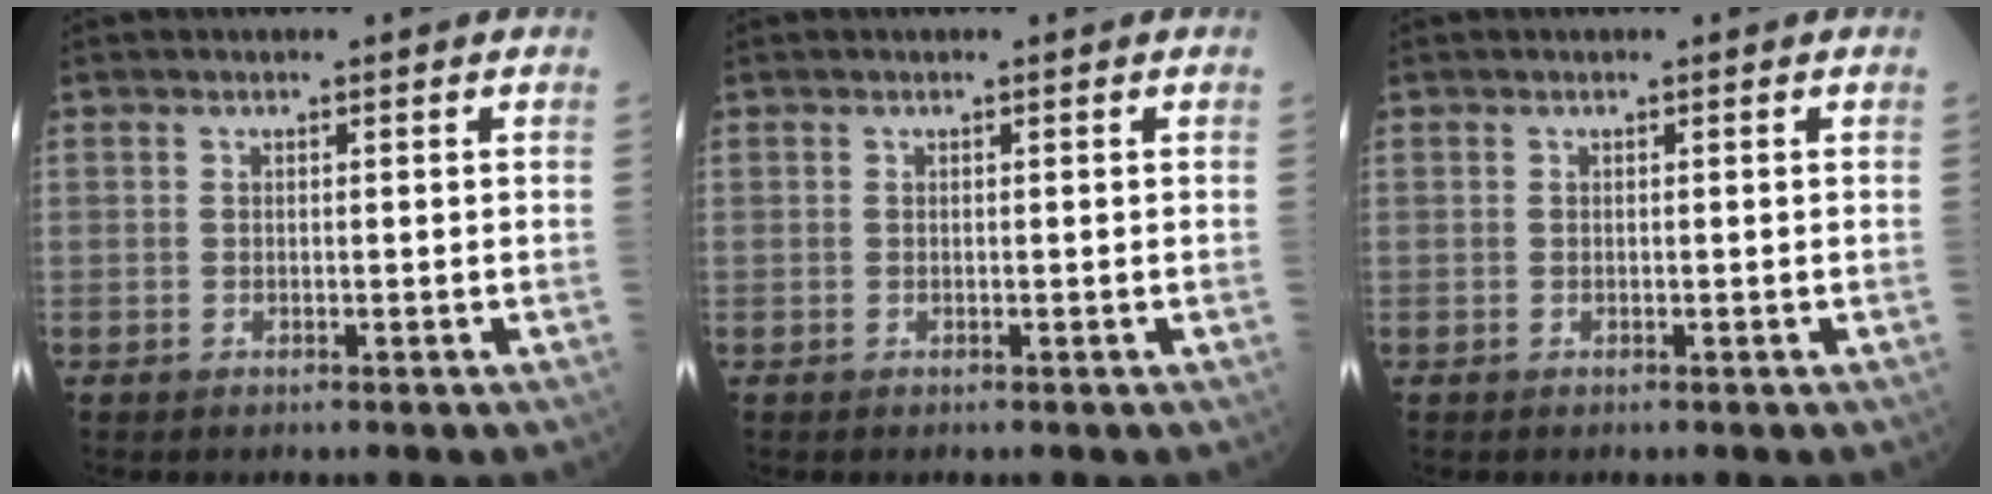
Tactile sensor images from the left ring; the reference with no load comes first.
{"total": 0.0}
{"total": 0.0}